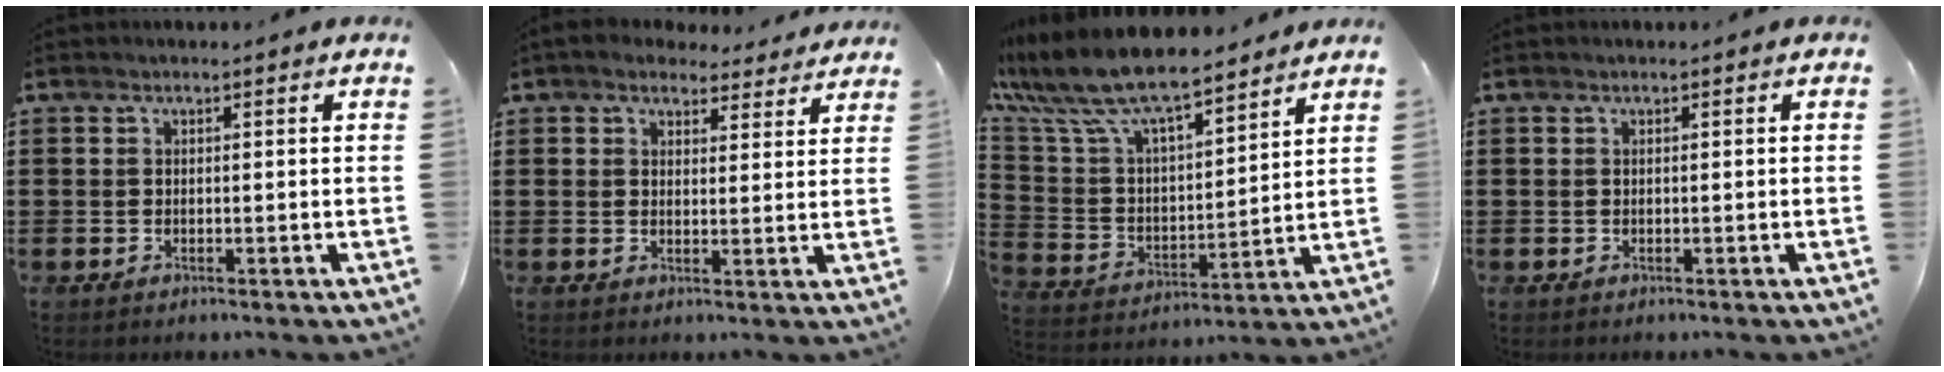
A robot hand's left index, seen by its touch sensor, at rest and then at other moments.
{"total": 3.9, "force": [3.6, 1.1, 0.9], "torque": [-0.020, -0.012, 0.066]}
{"total": 10.2, "force": [8.8, 1.9, 4.9], "torque": [-0.131, -0.048, 0.152]}
{"total": 0.0}